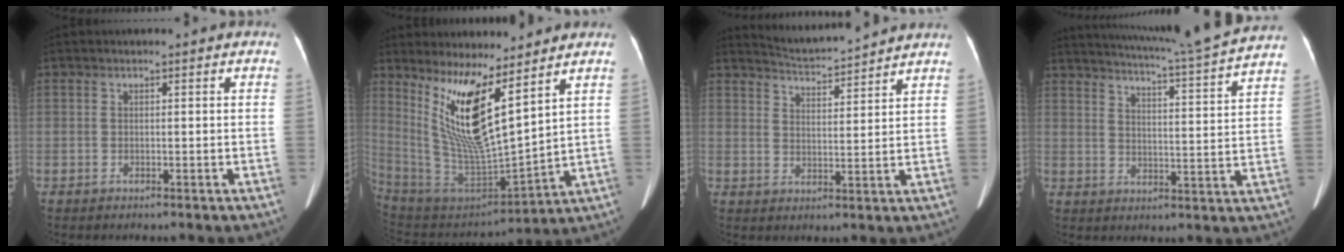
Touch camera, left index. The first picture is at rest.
{"total": 13.7, "force": [7.5, 2.0, 11.3], "torque": [-0.236, -0.024, 0.152]}
{"total": 7.9, "force": [7.8, -0.7, 1.2], "torque": [-0.038, 0.010, 0.124]}
{"total": 18.2, "force": [16.8, -2.1, 6.7], "torque": [-0.123, -0.043, 0.215]}